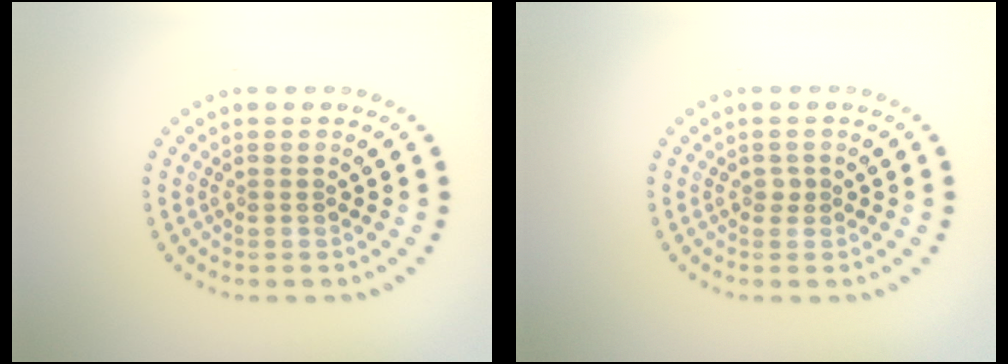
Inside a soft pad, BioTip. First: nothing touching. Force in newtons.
{"total": 0.9, "press": 0.7, "slide": 0.5}